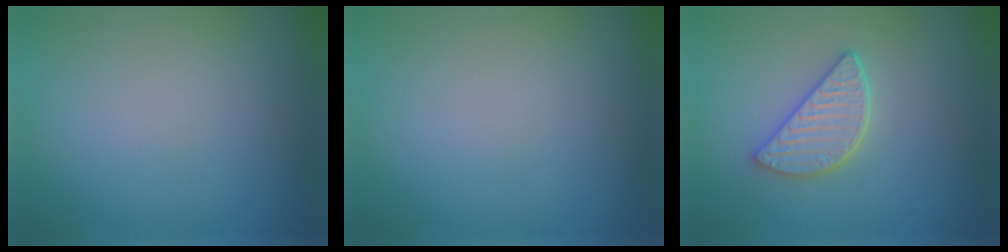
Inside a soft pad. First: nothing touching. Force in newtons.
{"total": 0.0}
{"total": 3.5, "press": 3.1, "slide": 1.6}